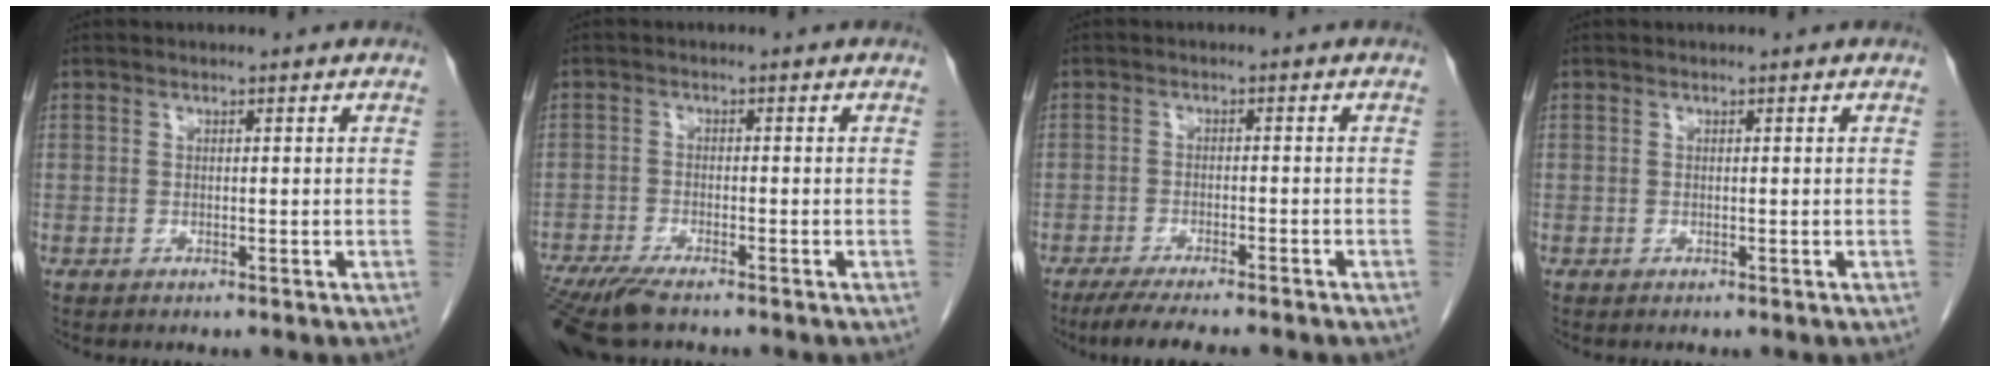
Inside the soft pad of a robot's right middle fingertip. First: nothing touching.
{"total": 8.1, "force": [-6.4, 1.3, 4.7], "torque": [-0.083, -0.020, -0.112]}
{"total": 9.3, "force": [-7.6, 1.2, 5.1], "torque": [-0.070, -0.015, -0.111]}
{"total": 0.0}